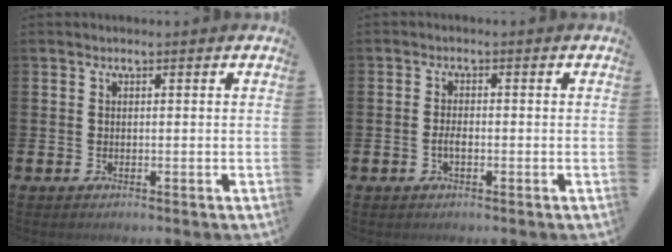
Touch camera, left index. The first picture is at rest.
{"total": 1.7, "force": [-0.6, 0.7, 1.4], "torque": [-0.025, 0.001, -0.013]}